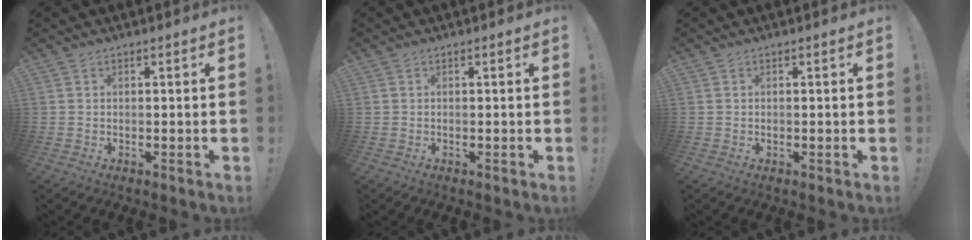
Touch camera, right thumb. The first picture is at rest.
{"total": 0.0}
{"total": 0.0}